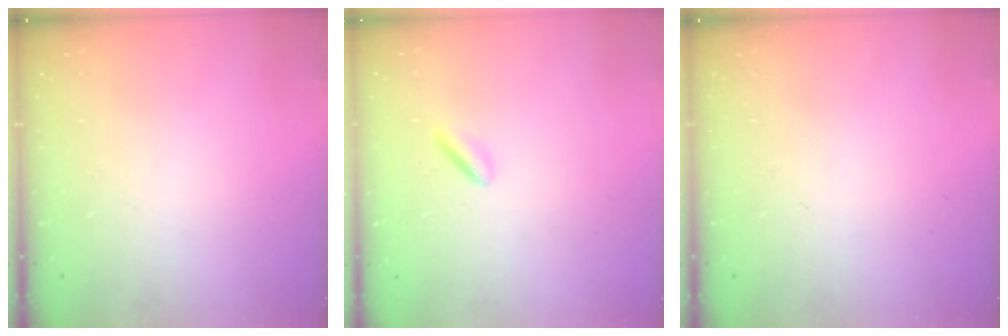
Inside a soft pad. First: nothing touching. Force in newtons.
{"total": 1.6, "press": 1.5, "slide": 0.6}
{"total": 0.0}